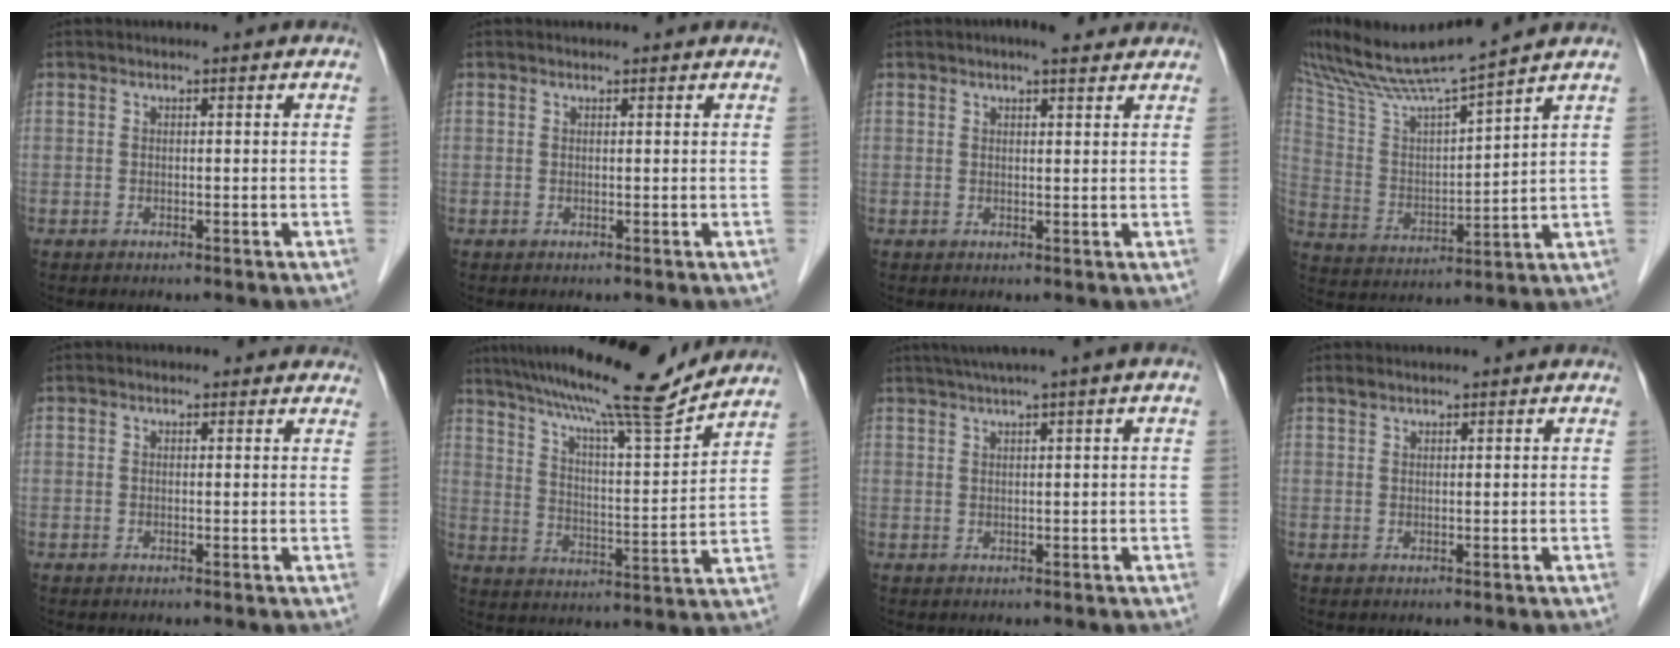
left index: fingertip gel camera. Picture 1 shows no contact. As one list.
[{"total": 0.8, "force": [0.8, 0.1, 0.3], "torque": [-0.010, 0.012, 0.014]}, {"total": 4.4, "force": [3.4, 1.0, 2.5], "torque": [-0.035, 0.019, 0.047]}, {"total": 11.7, "force": [10.8, -1.8, 4.1], "torque": [-0.089, 0.002, 0.207]}, {"total": 2.3, "force": [1.9, 1.1, 0.5], "torque": [-0.002, 0.009, 0.013]}, {"total": 17.4, "force": [15.3, -0.4, 8.4], "torque": [-0.142, -0.003, 0.235]}, {"total": 5.6, "force": [3.4, -0.8, 4.5], "torque": [-0.074, 0.026, 0.056]}, {"total": 1.0, "force": [1.0, 0.1, 0.3], "torque": [-0.010, 0.008, 0.024]}]